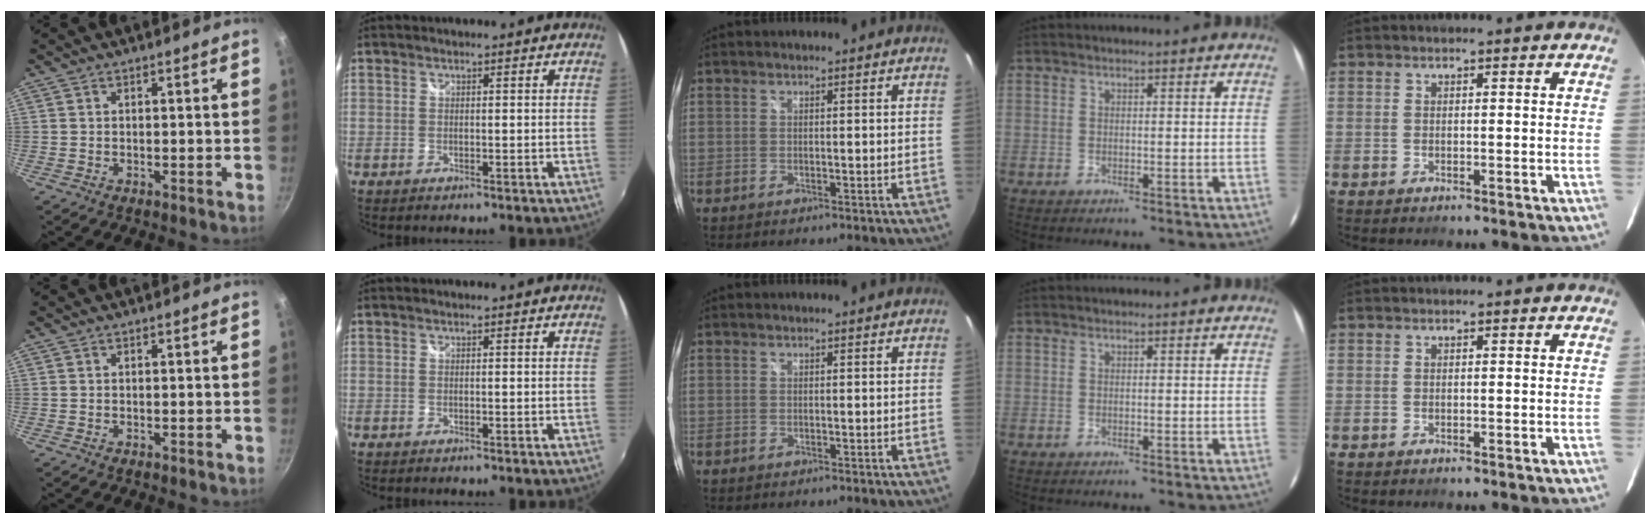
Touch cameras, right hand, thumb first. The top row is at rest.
{}